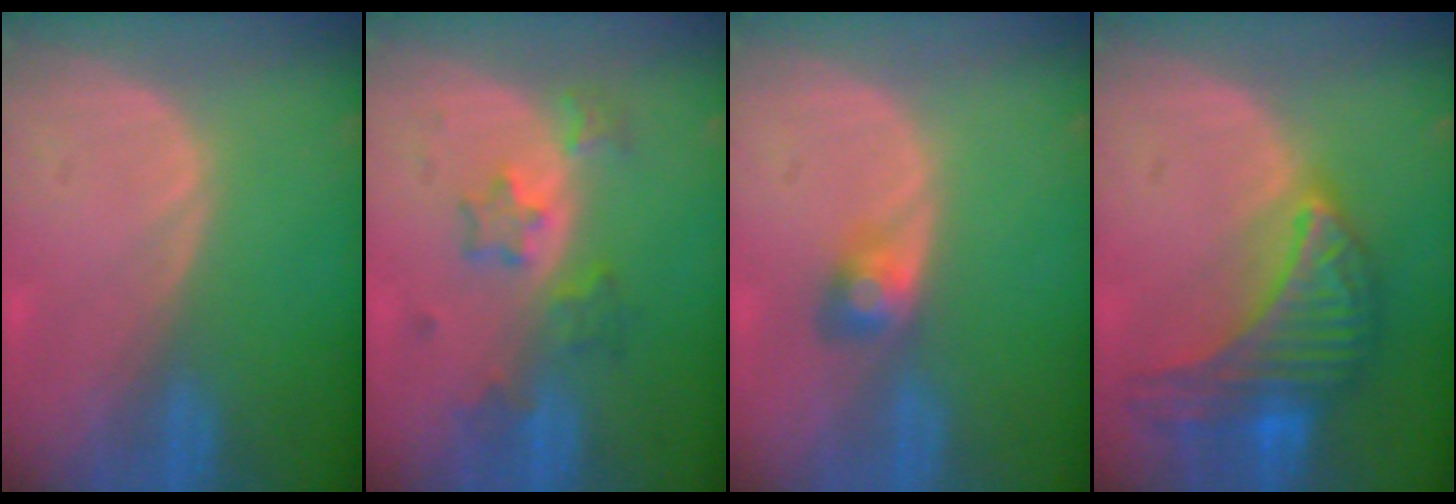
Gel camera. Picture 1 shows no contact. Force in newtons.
{"total": 5.2, "press": 4.9, "slide": 1.5}
{"total": 2.7, "press": 2.7, "slide": 0.3}
{"total": 10.0, "press": 10.0, "slide": 0.5}